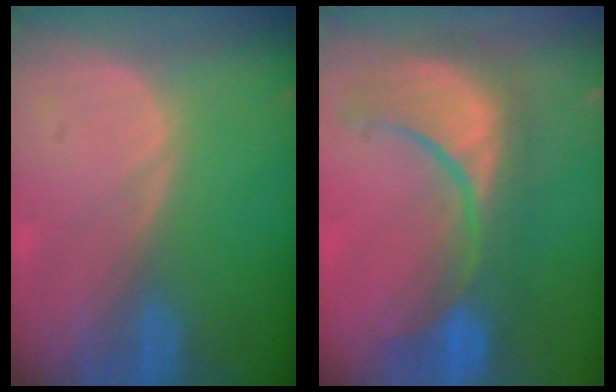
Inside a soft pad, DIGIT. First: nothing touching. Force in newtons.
{"total": 10.9, "press": 10.2, "slide": 3.9}